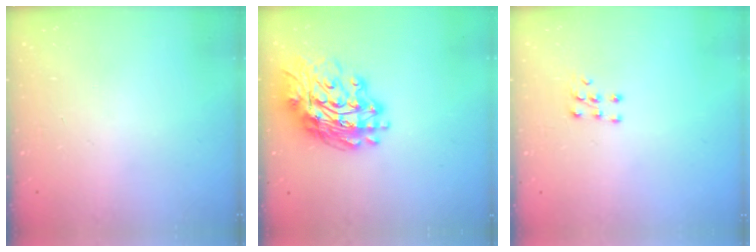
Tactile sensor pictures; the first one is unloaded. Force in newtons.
{"total": 17.2, "press": 17.1, "slide": 1.9}
{"total": 5.0, "press": 5.0, "slide": 0.6}